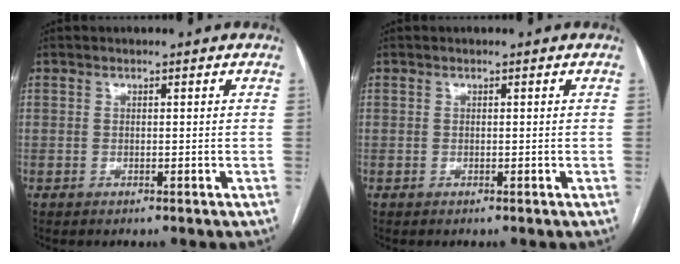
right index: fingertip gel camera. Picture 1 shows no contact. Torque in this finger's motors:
{"motor_torque": [0.00, 0.00, 0.00, 0.01]}